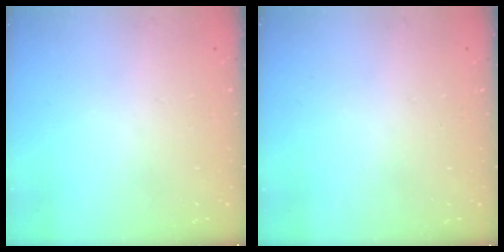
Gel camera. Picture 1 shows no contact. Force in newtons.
{"total": 0.0}